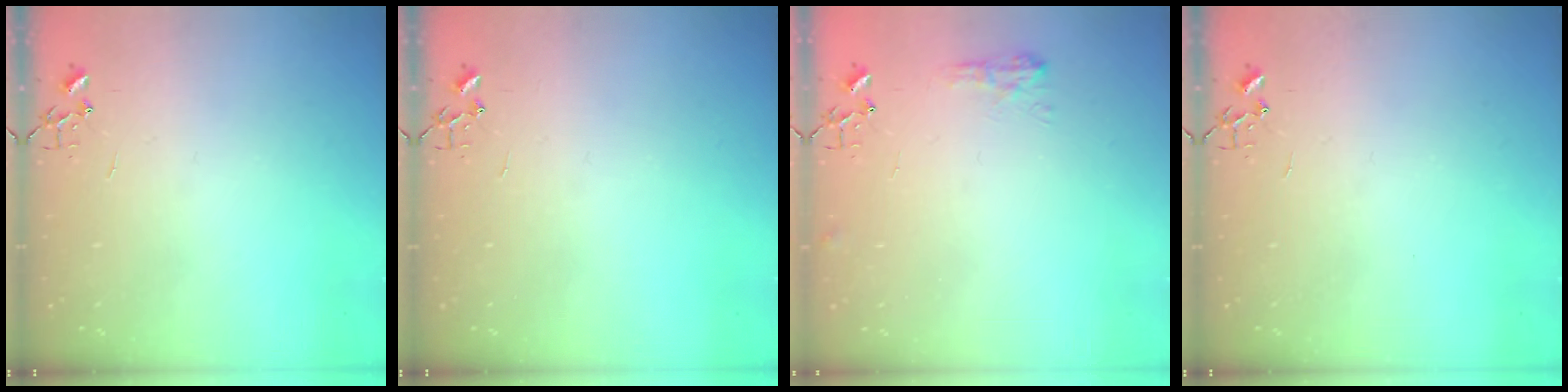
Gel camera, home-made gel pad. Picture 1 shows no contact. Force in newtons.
{"total": 0.0}
{"total": 8.0, "press": 7.9, "slide": 0.7}
{"total": 0.0}